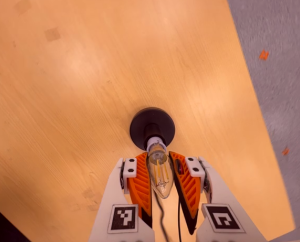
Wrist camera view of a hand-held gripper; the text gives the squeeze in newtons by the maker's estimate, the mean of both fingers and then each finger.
{"total": 17.3, "left": 16.4, "right": 18.3}